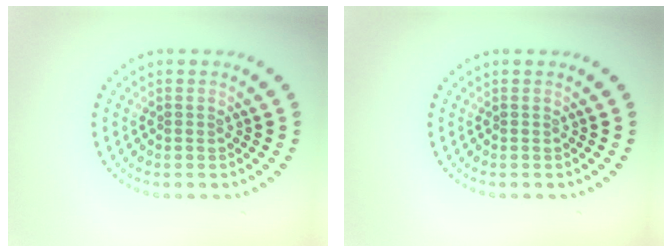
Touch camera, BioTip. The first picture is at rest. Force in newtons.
{"total": 0.0}